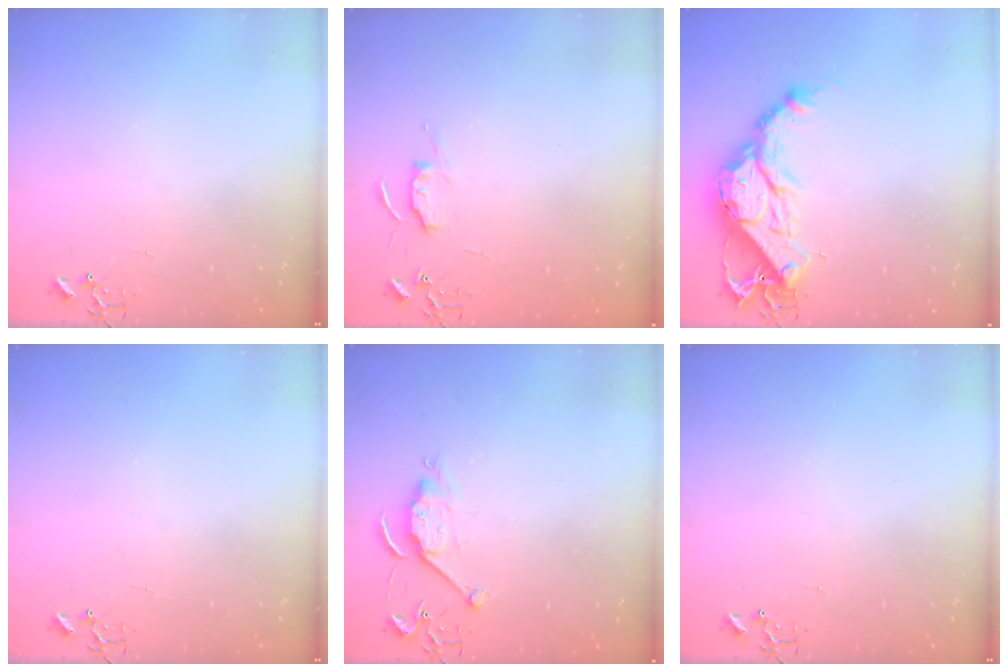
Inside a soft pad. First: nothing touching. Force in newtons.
{"total": 5.7, "press": 5.7, "slide": 0.6}
{"total": 17.2, "press": 17.1, "slide": 1.3}
{"total": 0.0}
{"total": 6.2, "press": 6.2, "slide": 0.5}
{"total": 0.0}